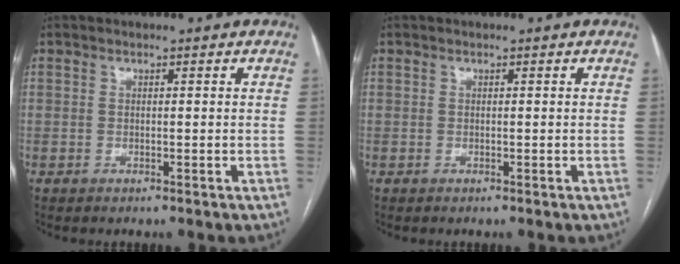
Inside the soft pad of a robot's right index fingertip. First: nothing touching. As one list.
[{"total": 0.0}]